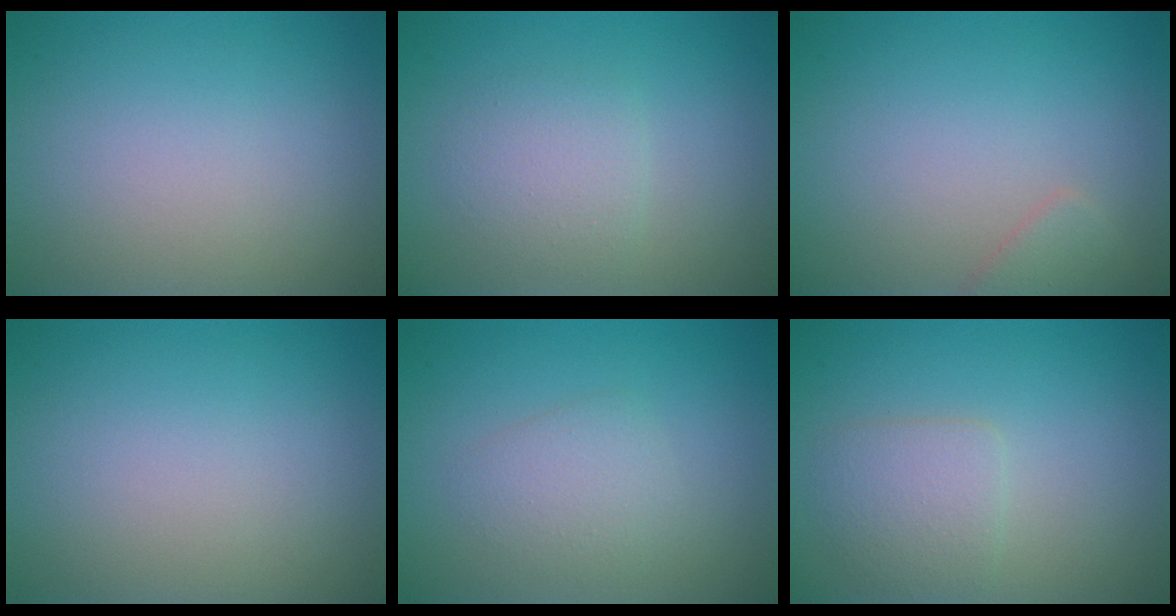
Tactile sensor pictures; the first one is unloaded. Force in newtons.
{"total": 2.3, "press": 2.3, "slide": 0.1}
{"total": 1.3, "press": 1.3, "slide": 0.1}
{"total": 0.0}
{"total": 2.1, "press": 2.1, "slide": 0.2}
{"total": 2.5, "press": 2.5, "slide": 0.1}